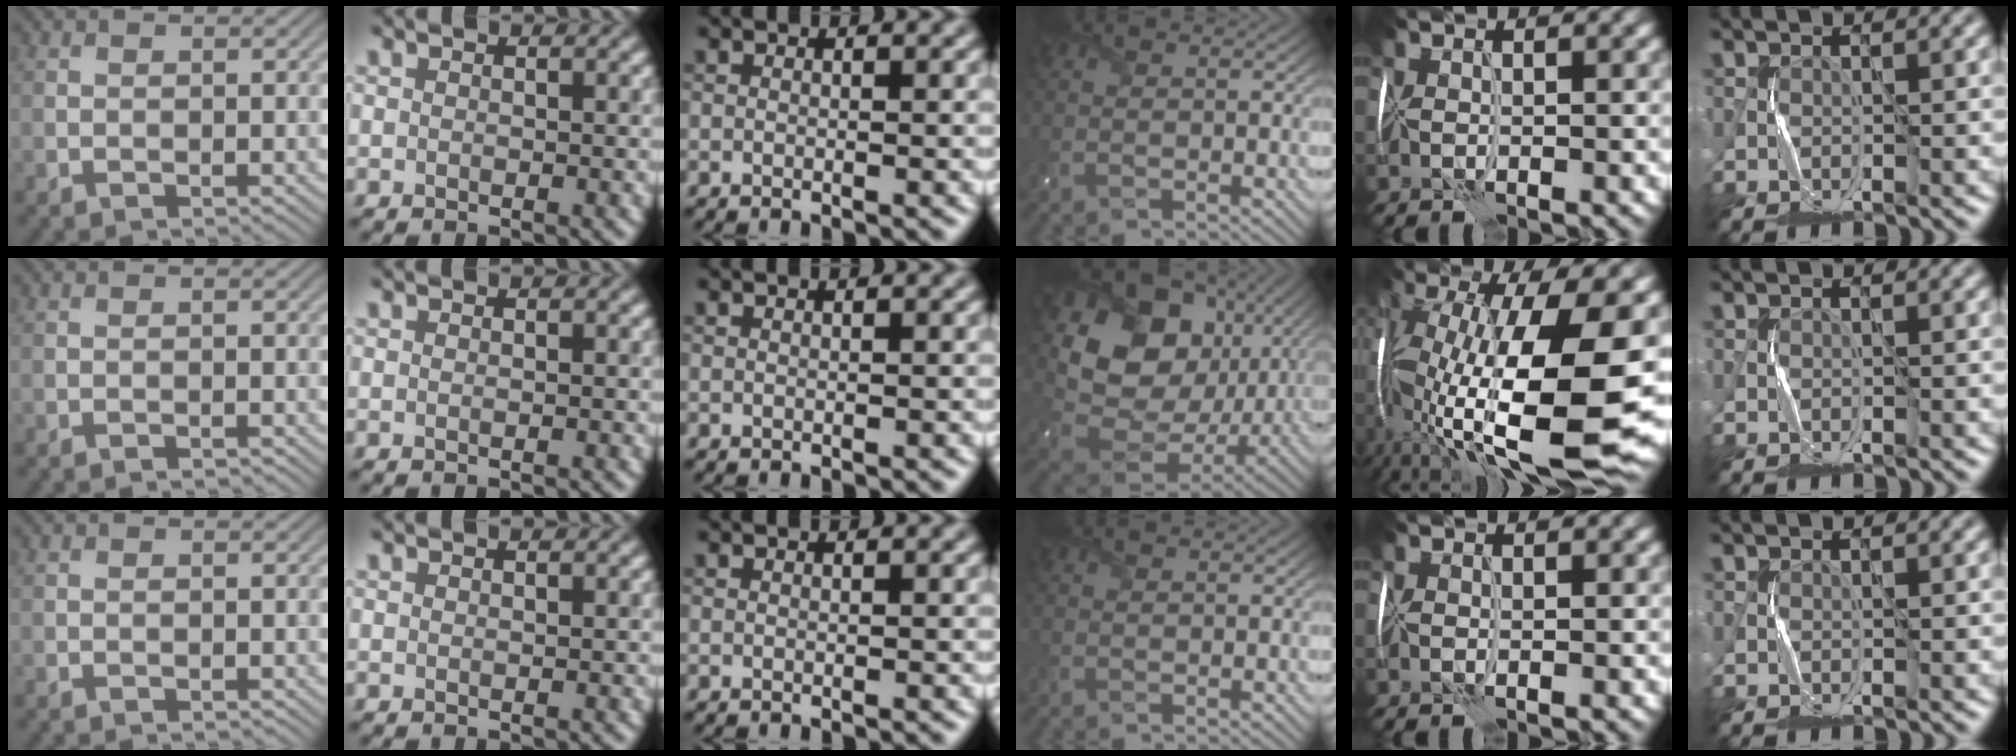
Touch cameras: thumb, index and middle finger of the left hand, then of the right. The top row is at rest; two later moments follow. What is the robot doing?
{"motion": "wrap", "object": "cellophane"}